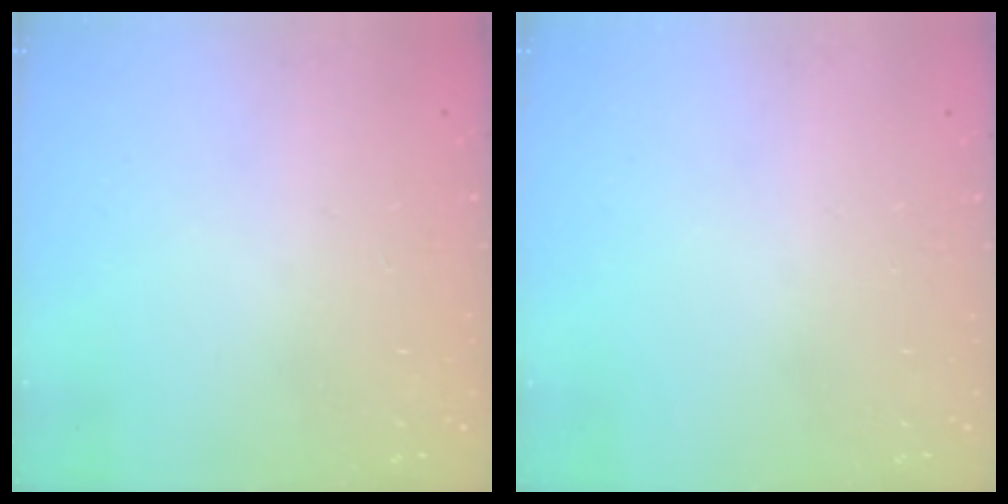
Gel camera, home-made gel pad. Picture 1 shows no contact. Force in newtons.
{"total": 0.0}